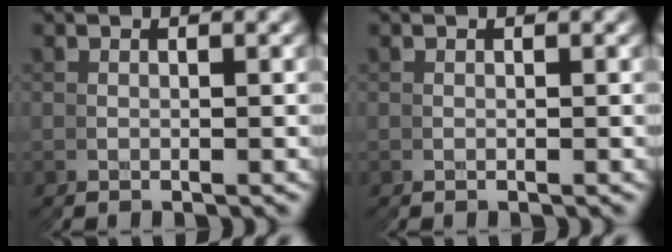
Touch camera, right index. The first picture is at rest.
{"total": 0.0}